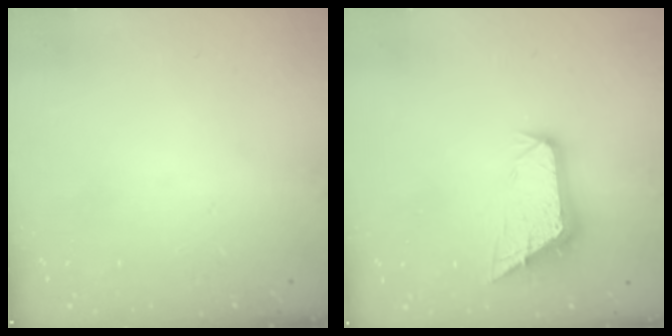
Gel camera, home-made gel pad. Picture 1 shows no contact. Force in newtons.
{"total": 10.8, "press": 10.8, "slide": 0.4}